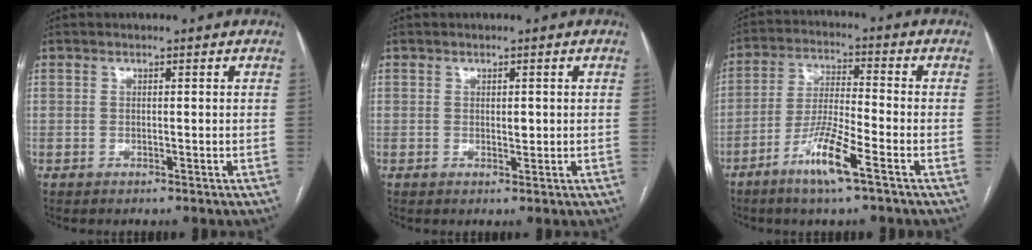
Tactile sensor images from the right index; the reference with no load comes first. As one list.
[{"total": 1.1, "force": [0.1, 0.6, 0.9], "torque": [-0.012, -0.001, 0.003]}, {"total": 9.1, "force": [-5.2, 0.4, 7.5], "torque": [-0.153, -0.010, -0.100]}]